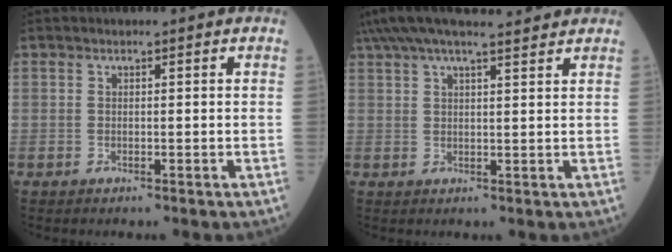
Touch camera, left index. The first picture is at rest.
{"total": 12.9, "force": [11.4, 1.3, 5.9], "torque": [-0.109, 0.046, 0.169]}